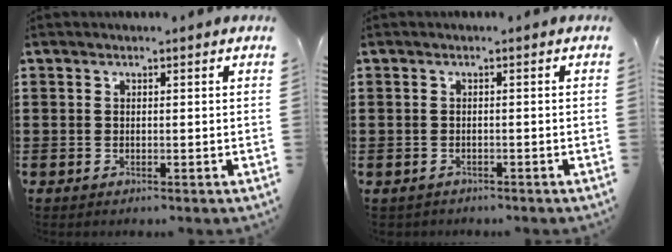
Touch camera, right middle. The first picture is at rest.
{"total": 0.6, "force": [-0.5, 0.2, -0.1], "torque": [0.000, 0.002, -0.013]}